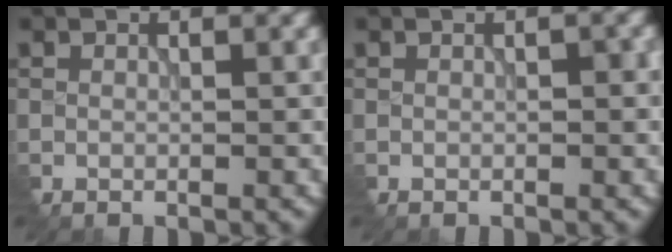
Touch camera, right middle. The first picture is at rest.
{"total": 1.1, "force": [-0.2, 0.5, 1.0], "torque": [-0.014, -0.003, -0.001]}